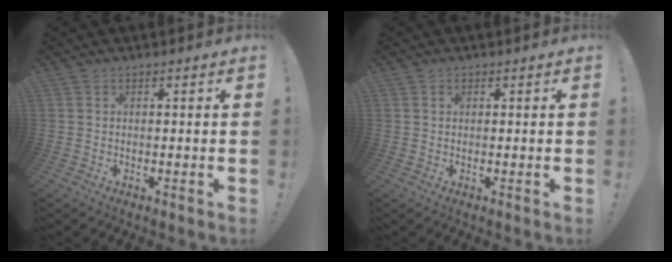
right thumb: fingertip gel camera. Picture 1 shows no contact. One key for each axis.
{"total": 0.7, "fx": 0.4, "fy": 0.6, "fz": 0.2, "tx": -0.002, "ty": 0.000, "tz": 0.007}